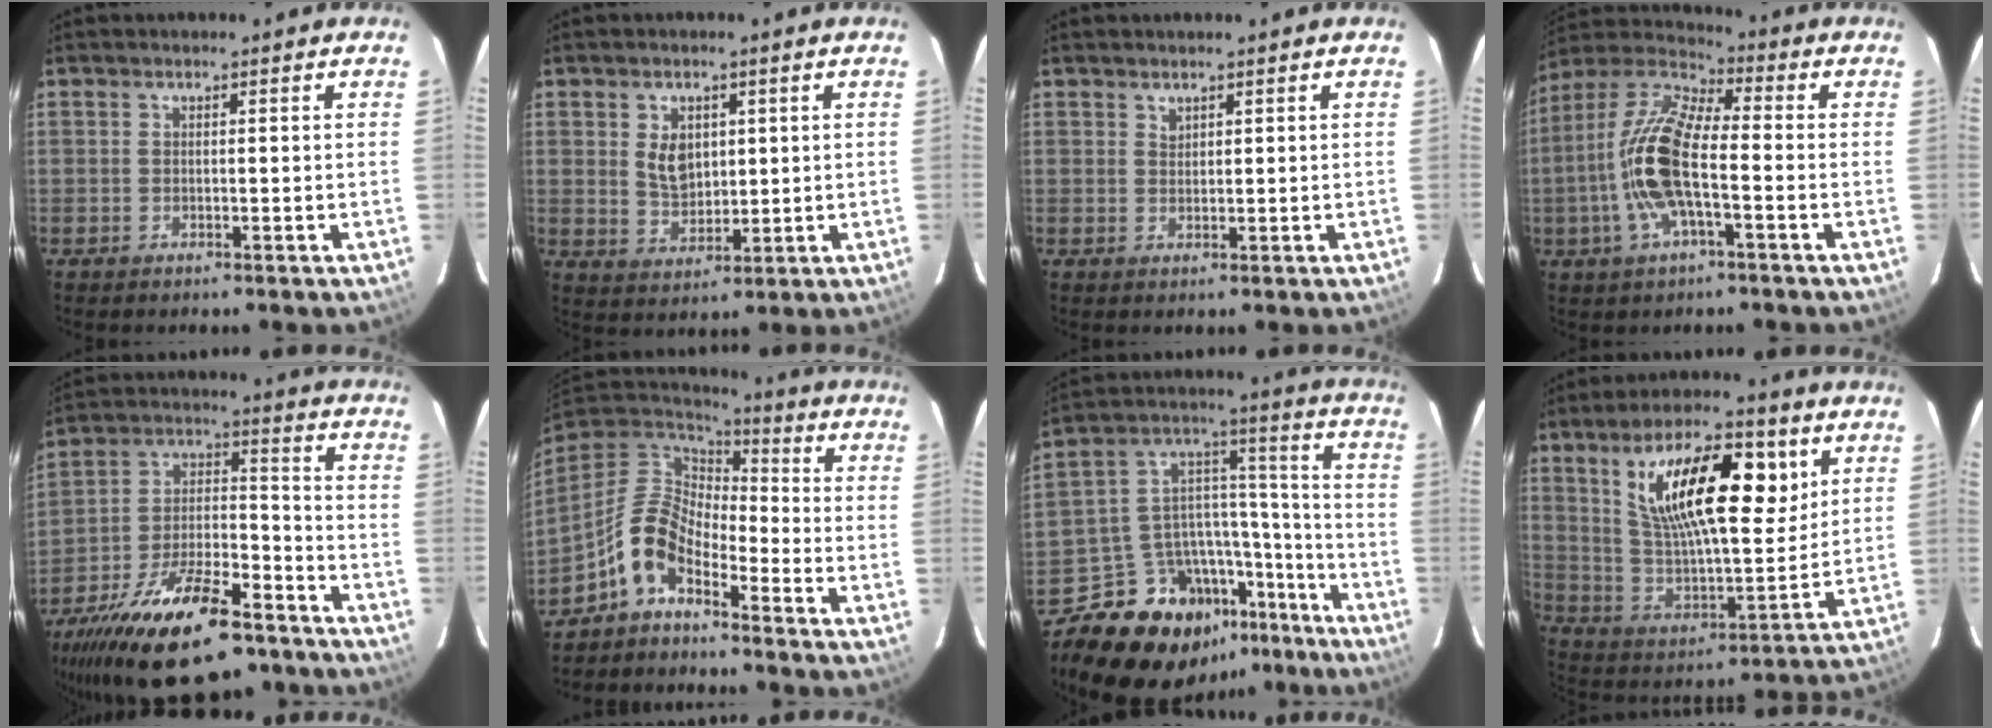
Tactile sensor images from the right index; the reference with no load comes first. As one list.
[{"total": 5.9, "force": [1.5, 4.2, 3.8], "torque": [-0.067, 0.000, 0.036]}, {"total": 1.0, "force": [0.9, 0.5, 0.1], "torque": [-0.001, 0.002, 0.018]}, {"total": 14.7, "force": [-3.2, 5.2, 13.4], "torque": [-0.278, 0.004, -0.071]}, {"total": 25.2, "force": [-17.3, 9.6, 15.7], "torque": [-0.297, -0.015, -0.270]}, {"total": 9.7, "force": [-5.8, 4.6, 6.3], "torque": [-0.128, 0.022, -0.129]}, {"total": 22.4, "force": [-15.5, 12.3, 10.4], "torque": [-0.195, 0.058, -0.224]}, {"total": 20.7, "force": [8.4, 7.8, 17.3], "torque": [-0.301, 0.012, 0.151]}]